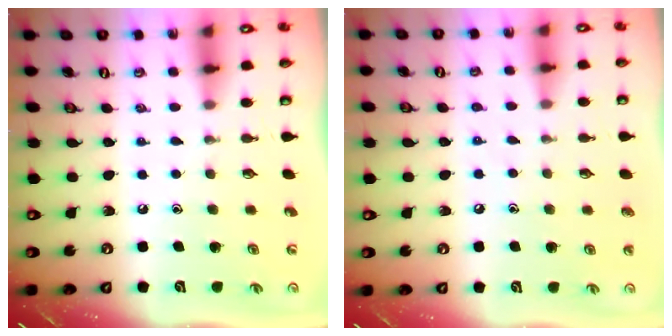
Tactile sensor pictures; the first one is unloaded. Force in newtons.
{"total": 5.3, "press": 5.3, "slide": 0.5}